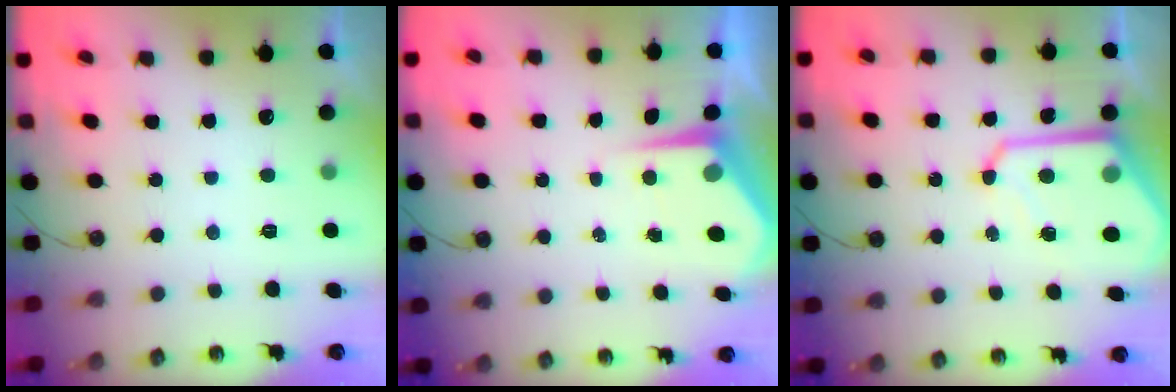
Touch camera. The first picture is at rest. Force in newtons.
{"total": 5.6, "press": 5.5, "slide": 0.6}
{"total": 11.6, "press": 11.5, "slide": 0.9}